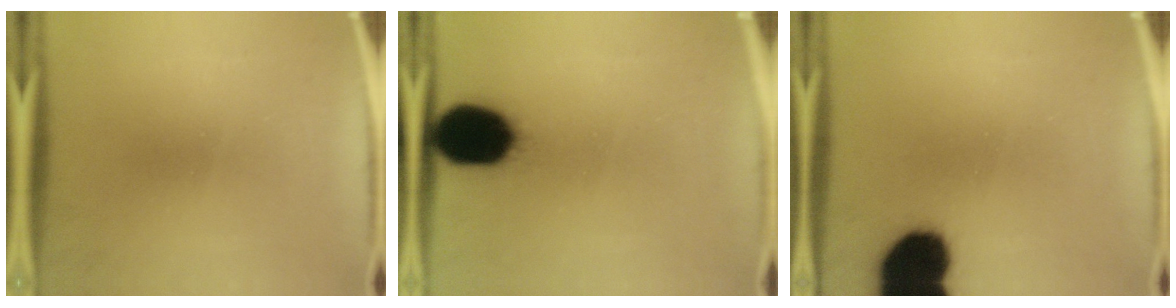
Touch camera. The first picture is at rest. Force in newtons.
{"total": 17.1}
{"total": 16.2}